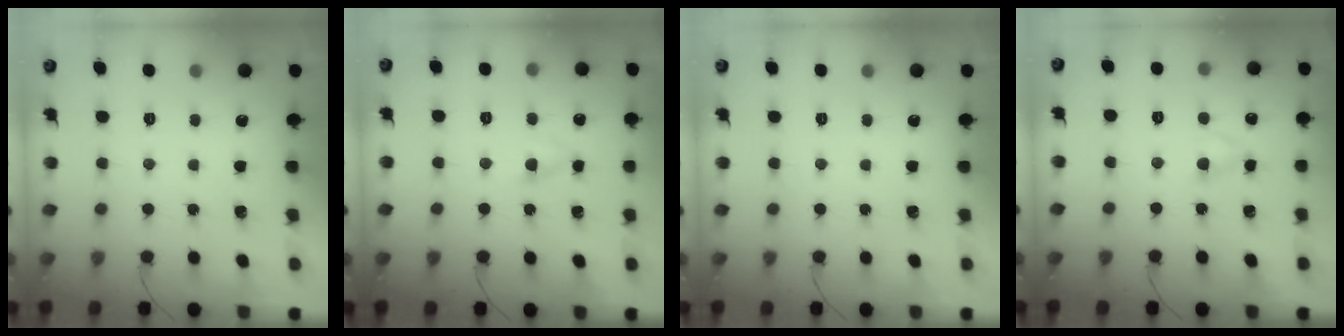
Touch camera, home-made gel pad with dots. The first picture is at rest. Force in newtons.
{"total": 4.4, "press": 4.3, "slide": 1.2}
{"total": 0.0}
{"total": 3.3, "press": 3.1, "slide": 1.0}